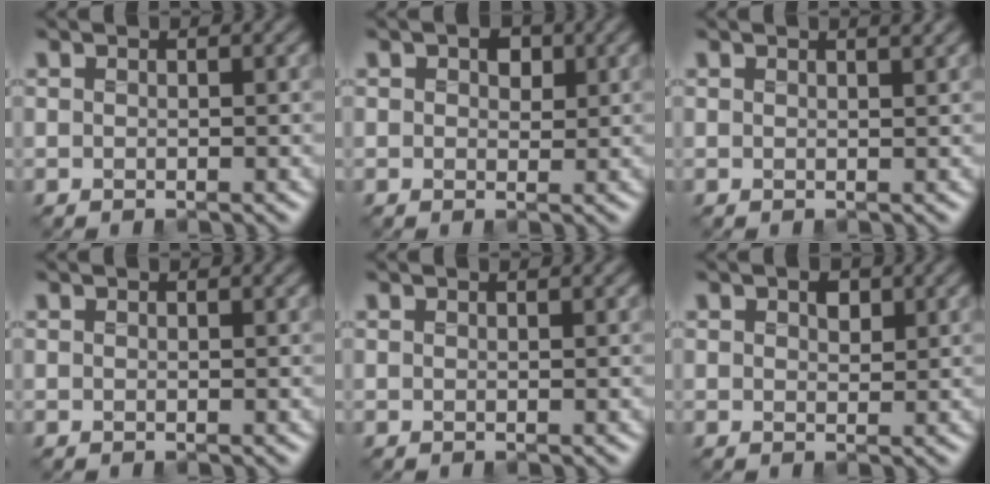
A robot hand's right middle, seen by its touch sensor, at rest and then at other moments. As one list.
[{"total": 2.5, "force": [1.0, 1.6, 1.6], "torque": [-0.024, 0.002, 0.005]}, {"total": 0.9, "force": [0.7, -0.1, 0.5], "torque": [-0.006, 0.002, 0.009]}, {"total": 0.0}, {"total": 0.0}, {"total": 1.4, "force": [0.6, 0.8, 0.9], "torque": [-0.016, -0.001, 0.008]}]